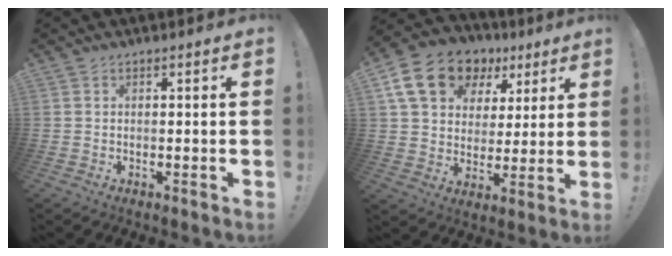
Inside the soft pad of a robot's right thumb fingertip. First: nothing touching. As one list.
[{"total": 17.6, "force": [8.5, 12.6, 8.8], "torque": [-0.143, -0.035, 0.165]}]